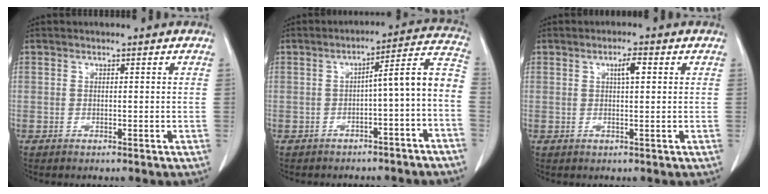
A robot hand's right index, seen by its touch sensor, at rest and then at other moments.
{"total": 8.7, "force": [-3.3, 0.5, 8.0], "torque": [-0.092, 0.040, -0.049]}
{"total": 2.6, "force": [0.9, 0.2, 2.5], "torque": [-0.040, 0.002, 0.012]}